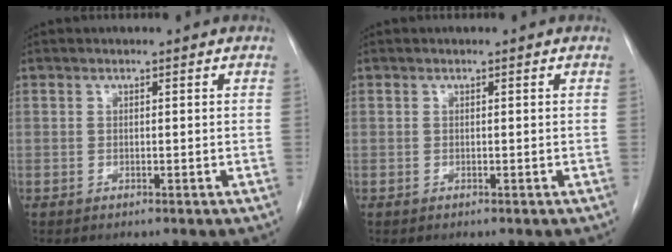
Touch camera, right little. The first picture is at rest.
{"total": 0.0}